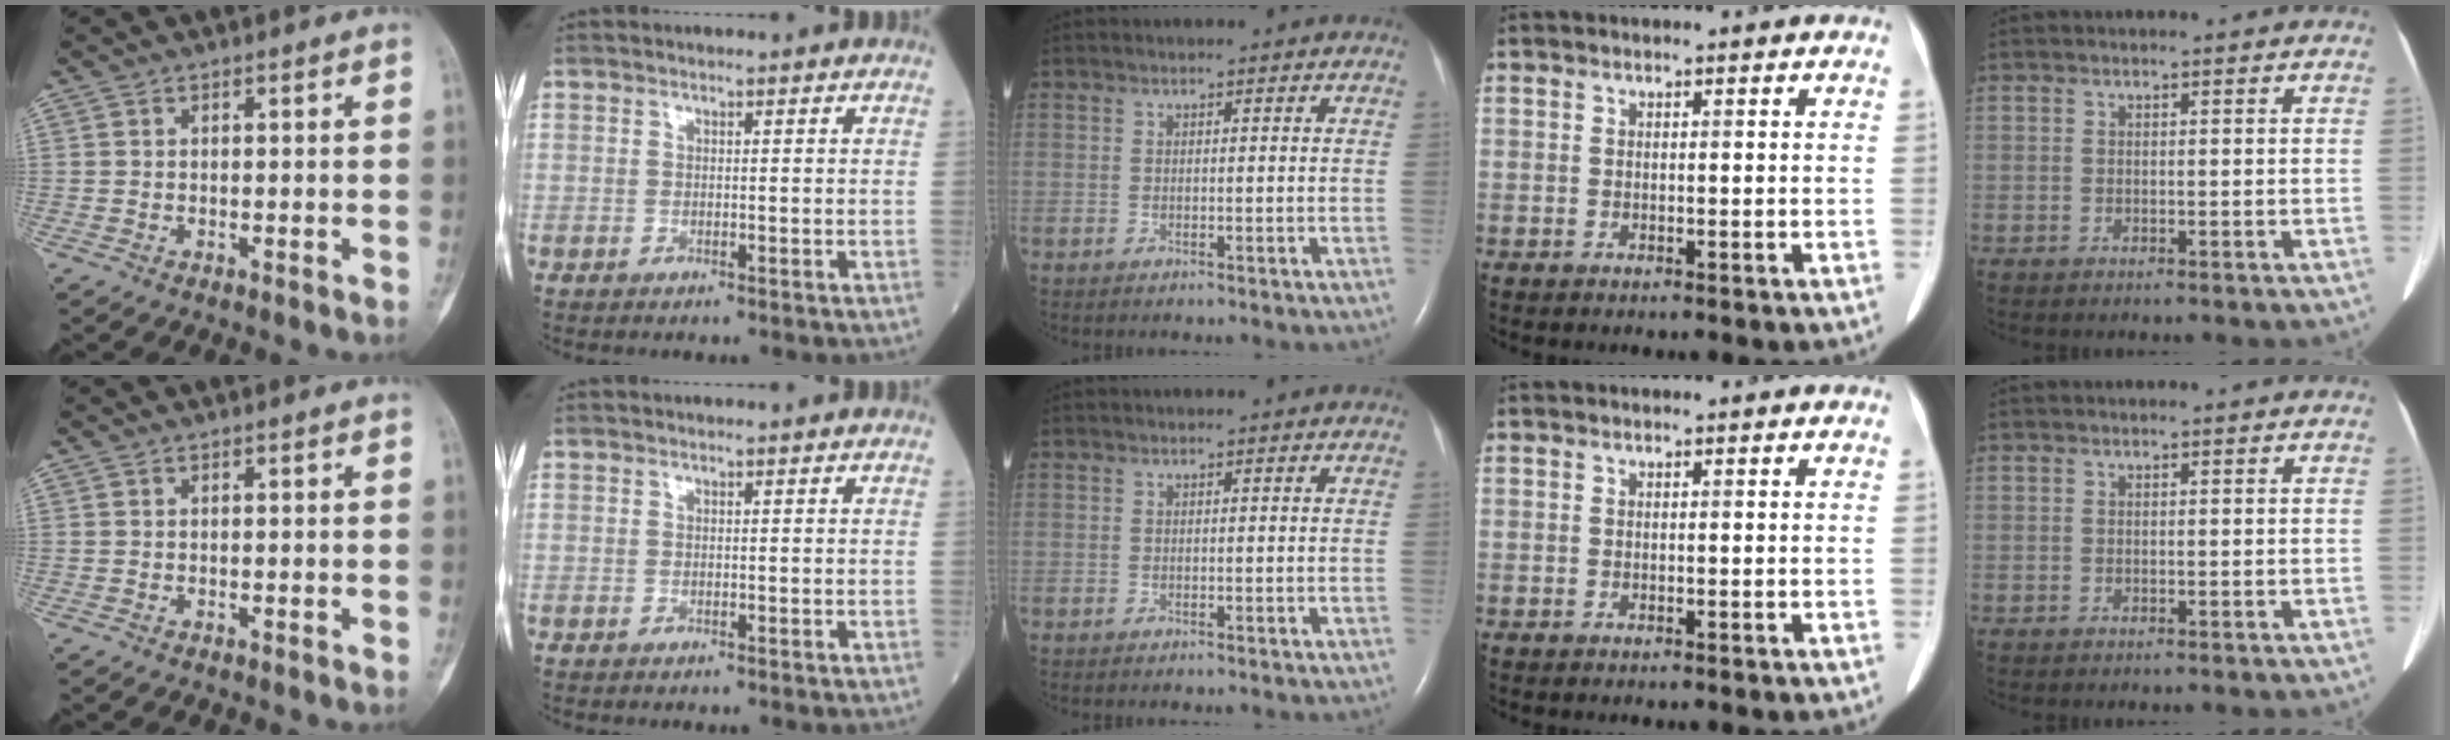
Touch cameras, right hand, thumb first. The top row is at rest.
{}